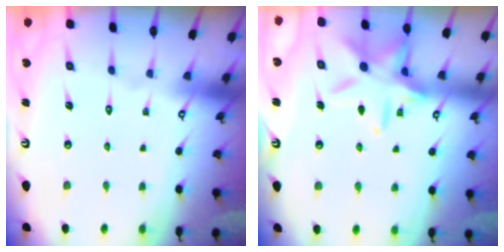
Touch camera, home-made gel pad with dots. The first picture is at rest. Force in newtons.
{"total": 15.6, "press": 15.5, "slide": 1.0}